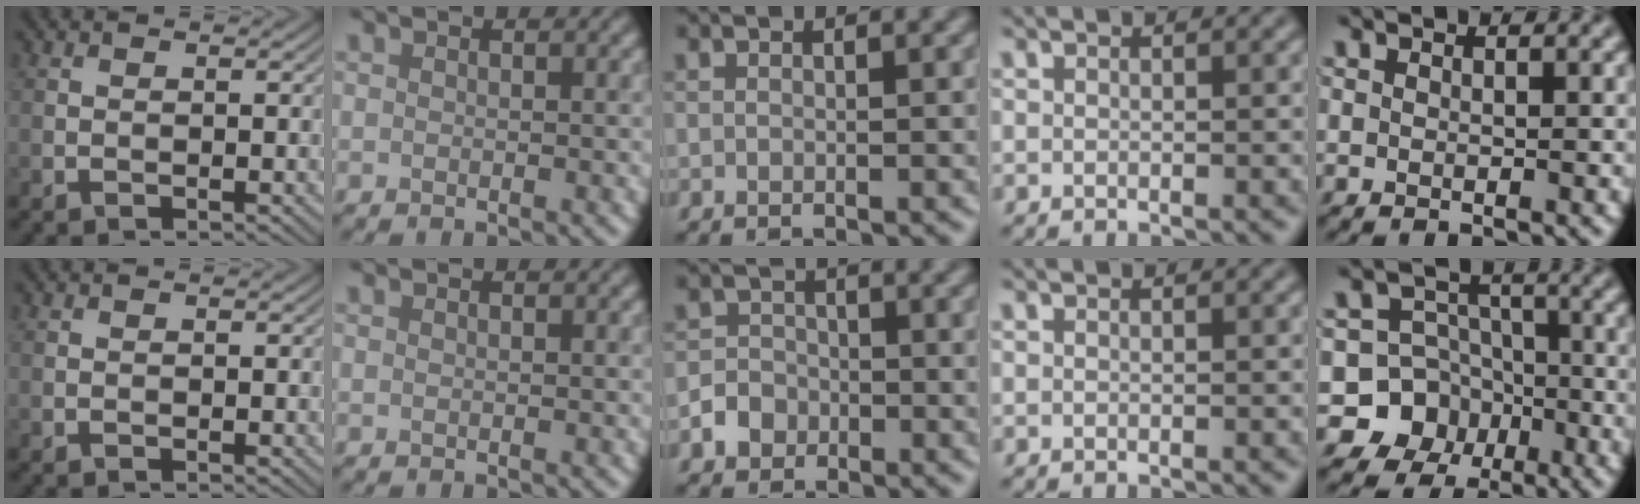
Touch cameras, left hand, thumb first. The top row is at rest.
{"middle": {"total": 2.5, "force": [-1.2, 2.1, 0.6], "torque": [0.003, 0.002, -0.025]}, "little": {"total": 9.1, "force": [-4.0, 8.0, 1.1], "torque": [-0.006, -0.002, -0.092]}}